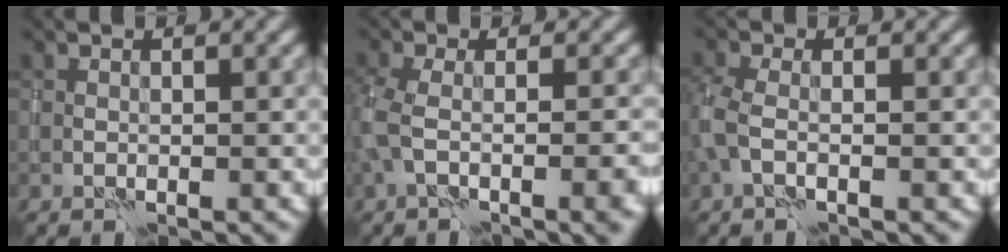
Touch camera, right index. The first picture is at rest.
{"total": 6.9, "force": [-2.0, 2.8, 6.0], "torque": [-0.109, -0.013, -0.028]}
{"total": 2.2, "force": [-0.4, 1.0, 2.0], "torque": [-0.056, 0.000, -0.015]}